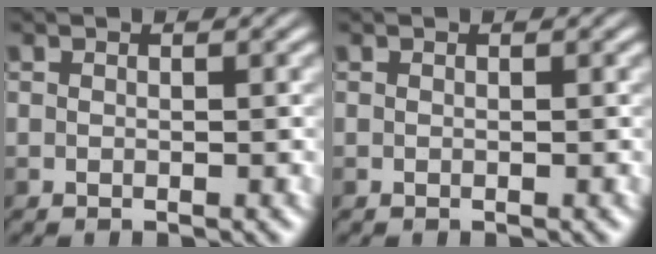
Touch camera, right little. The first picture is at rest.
{"total": 0.0}